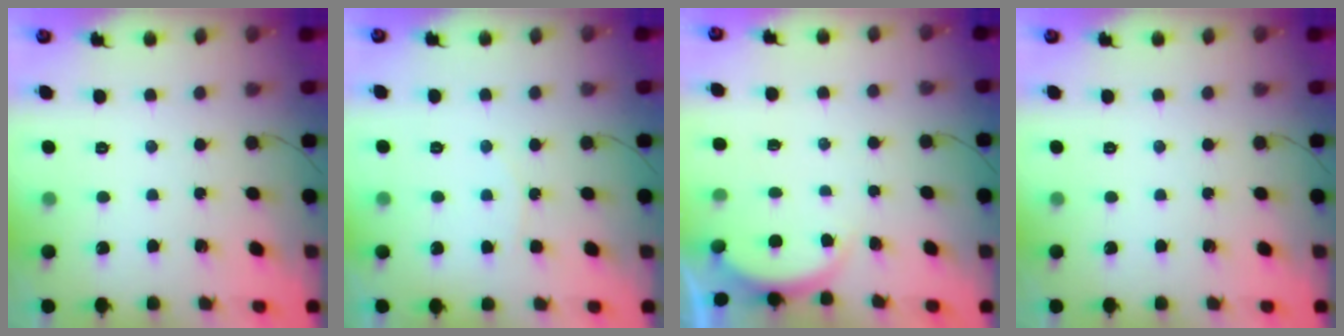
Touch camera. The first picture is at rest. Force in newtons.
{"total": 4.5, "press": 4.4, "slide": 0.4}
{"total": 2.2, "press": 2.2, "slide": 0.6}
{"total": 0.0}